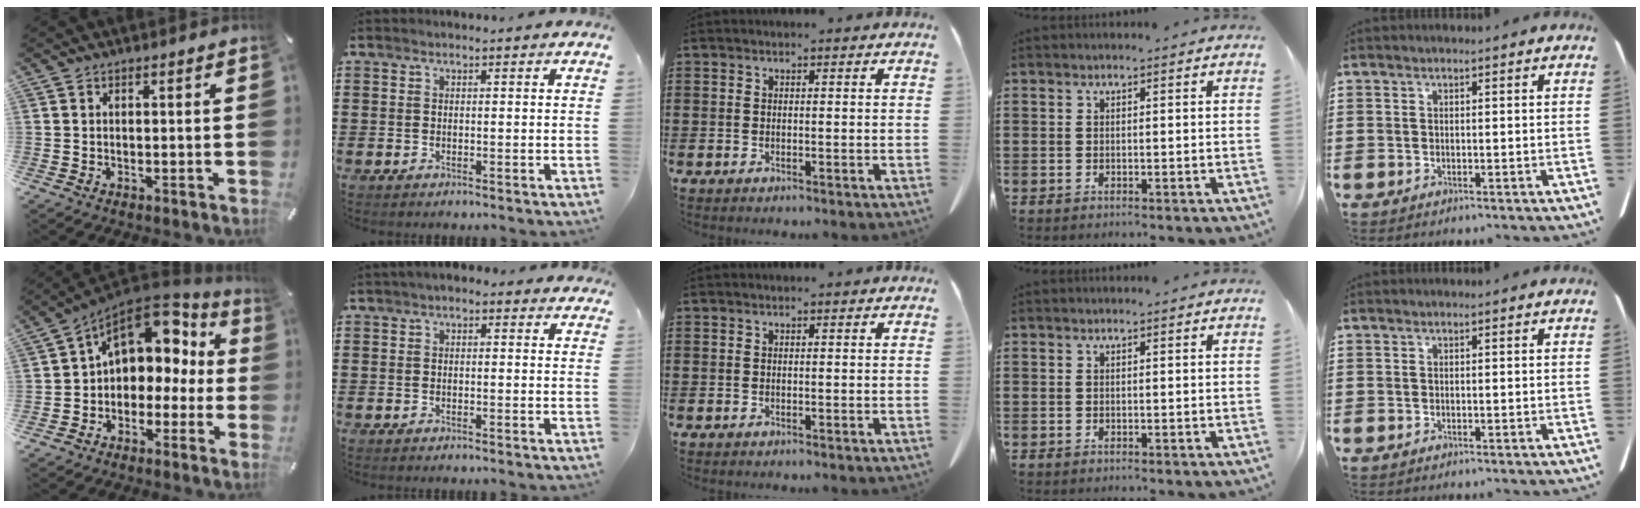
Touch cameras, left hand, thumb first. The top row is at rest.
{"thumb": {"total": 12.0, "force": [4.6, 8.7, 6.9], "torque": [-0.110, -0.028, 0.083]}, "index": {"total": 1.4, "force": [0.4, 0.9, 1.0], "torque": [-0.020, 0.007, 0.006]}}